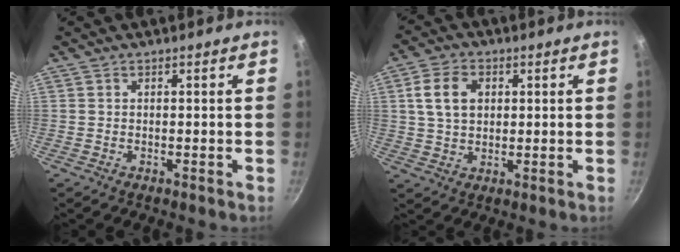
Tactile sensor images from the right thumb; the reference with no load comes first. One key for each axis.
{"total": 7.9, "fx": 1.8, "fy": 5.7, "fz": 5.2, "tx": -0.080, "ty": 0.006, "tz": 0.030}